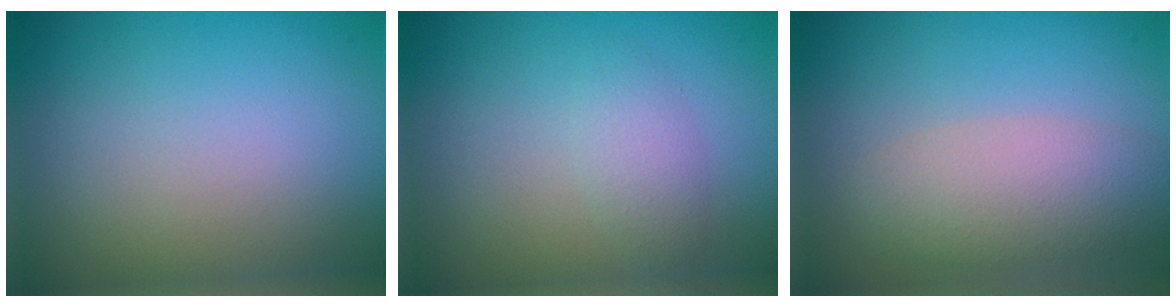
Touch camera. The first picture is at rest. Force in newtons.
{"total": 1.8, "press": 1.8, "slide": 0.1}
{"total": 4.7, "press": 4.7, "slide": 0.2}